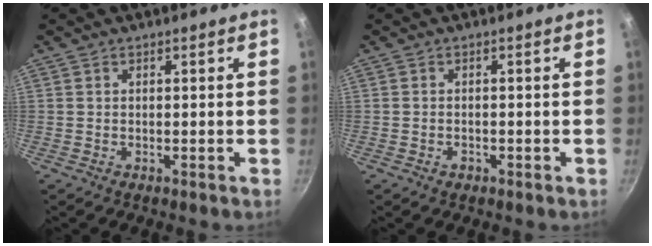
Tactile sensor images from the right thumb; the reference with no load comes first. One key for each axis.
{"total": 1.2, "fx": -0.7, "fy": 0.8, "fz": 0.6, "tx": -0.011, "ty": 0.005, "tz": -0.010}